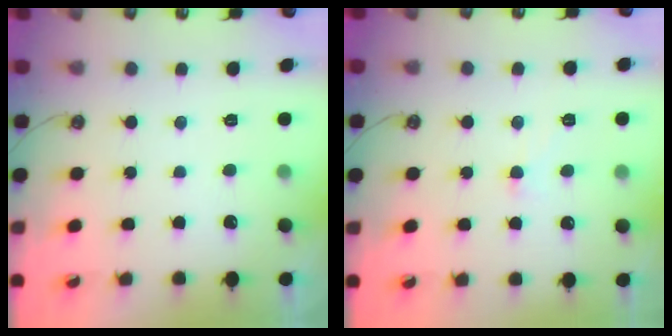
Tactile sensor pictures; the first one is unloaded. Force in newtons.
{"total": 1.3, "press": 1.2, "slide": 0.5}